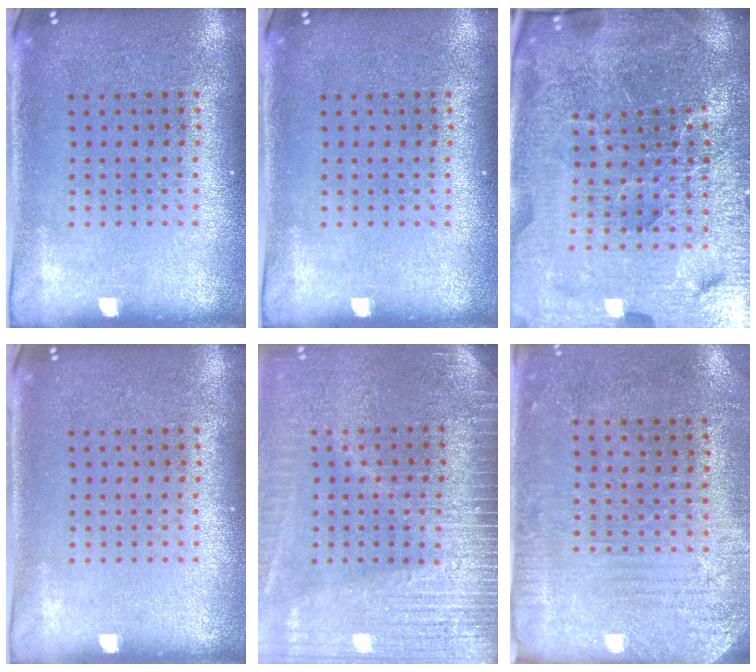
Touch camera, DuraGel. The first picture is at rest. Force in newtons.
{"total": 0.0}
{"total": 7.2, "press": 6.2, "slide": 3.5}
{"total": 0.0}
{"total": 3.6, "press": 3.1, "slide": 1.9}
{"total": 2.8, "press": 2.4, "slide": 1.5}